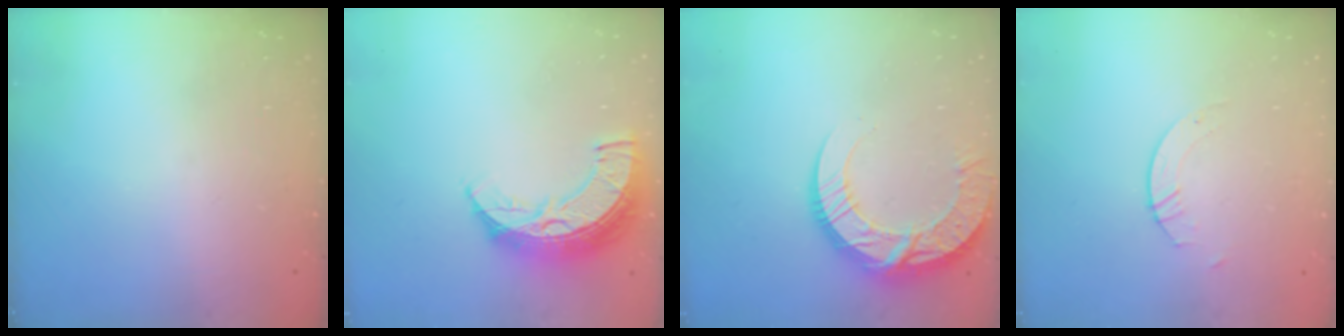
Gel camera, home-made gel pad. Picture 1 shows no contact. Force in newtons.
{"total": 12.3, "press": 12.3, "slide": 0.9}
{"total": 15.3, "press": 15.2, "slide": 1.4}
{"total": 2.6, "press": 2.6, "slide": 0.2}